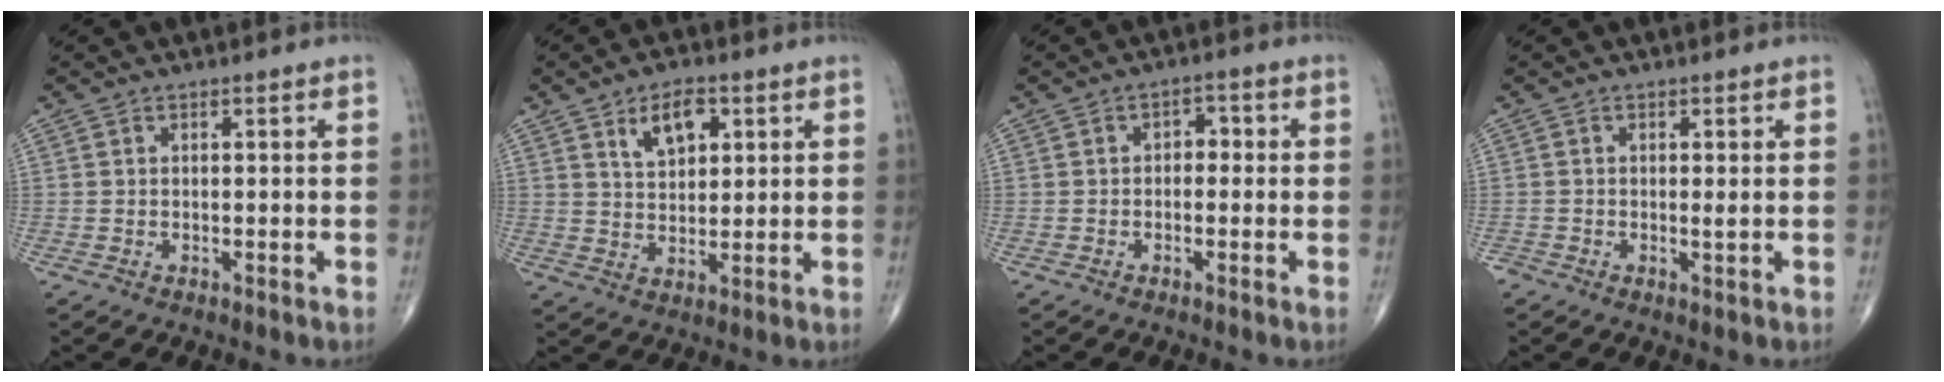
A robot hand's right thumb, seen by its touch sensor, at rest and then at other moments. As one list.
[{"total": 7.1, "force": [3.3, 4.0, 4.9], "torque": [-0.062, -0.016, 0.057]}, {"total": 2.7, "force": [-0.1, 2.0, 1.9], "torque": [-0.003, 0.013, -0.011]}, {"total": 0.9, "force": [-0.1, 0.3, 0.8], "torque": [-0.010, -0.003, -0.005]}]